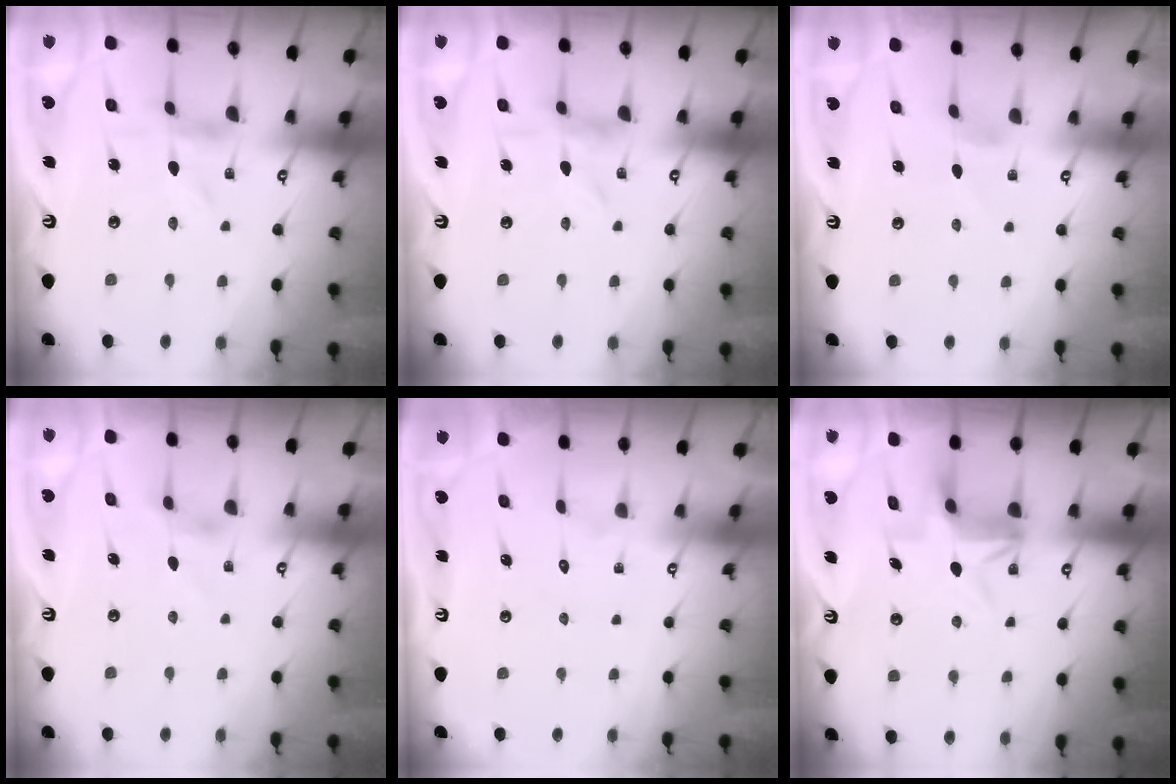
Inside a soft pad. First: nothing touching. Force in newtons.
{"total": 1.4, "press": 1.4, "slide": 0.3}
{"total": 0.0}
{"total": 1.8, "press": 1.8, "slide": 0.4}
{"total": 1.6, "press": 1.6, "slide": 0.1}
{"total": 5.4, "press": 5.4, "slide": 0.3}